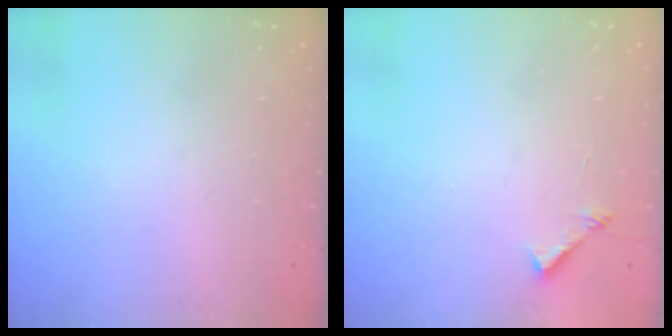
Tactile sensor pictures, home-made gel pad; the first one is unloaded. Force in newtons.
{"total": 5.6, "press": 5.5, "slide": 0.6}